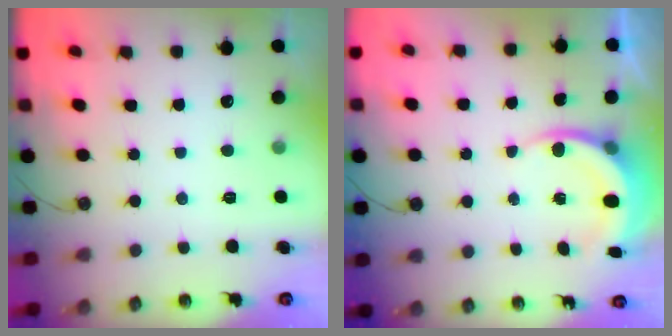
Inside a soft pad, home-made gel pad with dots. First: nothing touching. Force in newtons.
{"total": 5.7, "press": 5.5, "slide": 1.4}